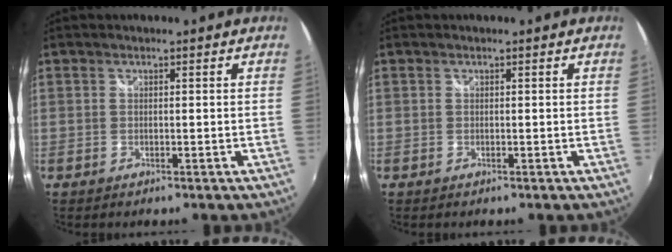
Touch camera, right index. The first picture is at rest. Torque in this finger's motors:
{"motor_torque": [0.00, 0.00, 0.01, 0.00]}